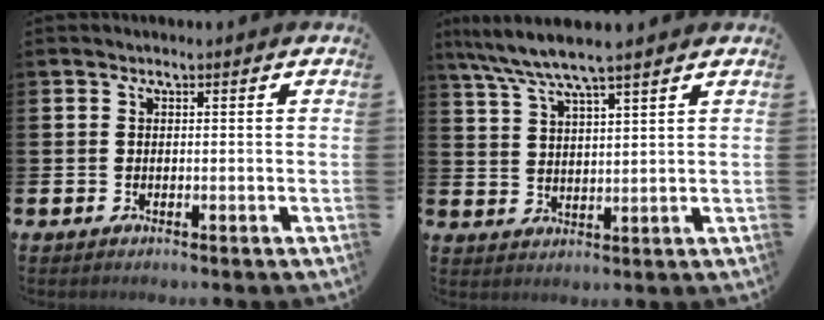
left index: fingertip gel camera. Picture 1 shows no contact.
{"total": 6.2, "force": [5.5, 0.2, 2.8], "torque": [-0.076, -0.020, 0.098]}